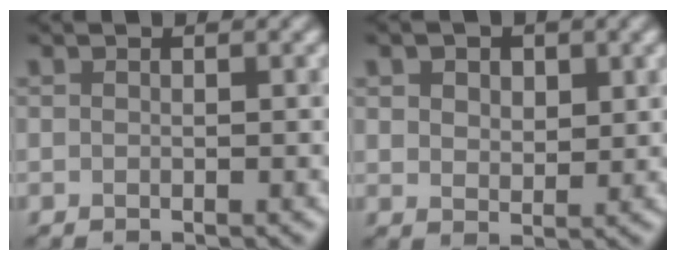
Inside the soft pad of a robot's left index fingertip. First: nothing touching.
{"total": 3.8, "force": [1.9, 2.4, 2.2], "torque": [-0.037, 0.010, 0.021]}